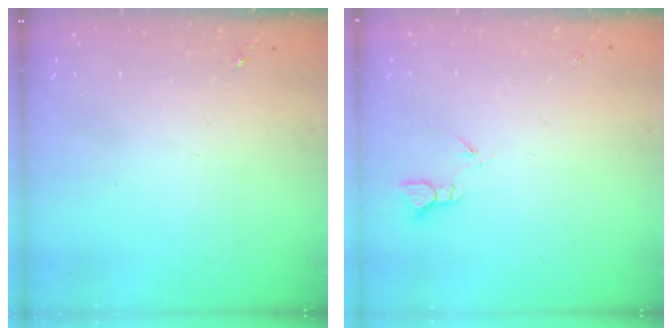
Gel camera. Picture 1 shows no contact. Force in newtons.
{"total": 2.3, "press": 2.3, "slide": 0.1}